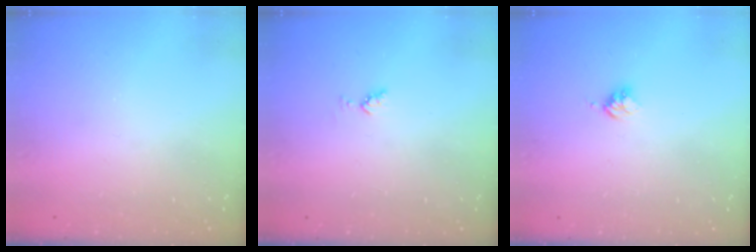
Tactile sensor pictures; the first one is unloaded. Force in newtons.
{"total": 3.3, "press": 3.2, "slide": 0.7}
{"total": 3.0, "press": 2.9, "slide": 0.4}